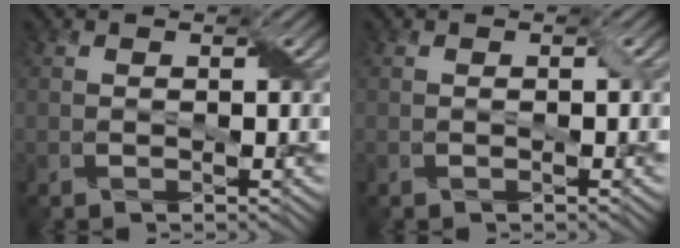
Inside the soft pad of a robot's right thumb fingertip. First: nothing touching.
{"total": 0.6, "force": [-0.1, 0.0, 0.6], "torque": [-0.011, 0.002, -0.001]}